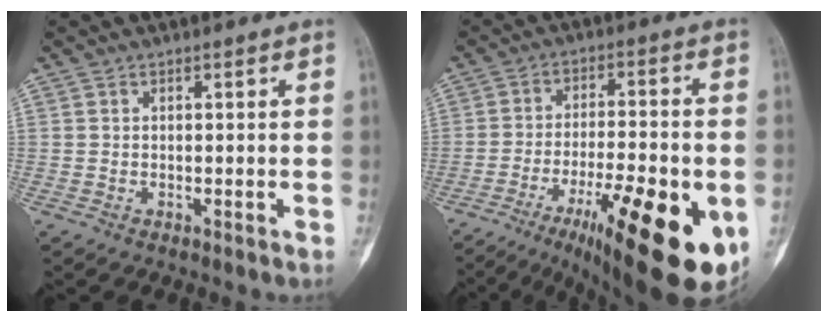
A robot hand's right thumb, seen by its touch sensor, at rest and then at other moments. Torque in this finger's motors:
{"motor_torque": [0.21, 1.33, 2.11, -0.66, 0.10]}